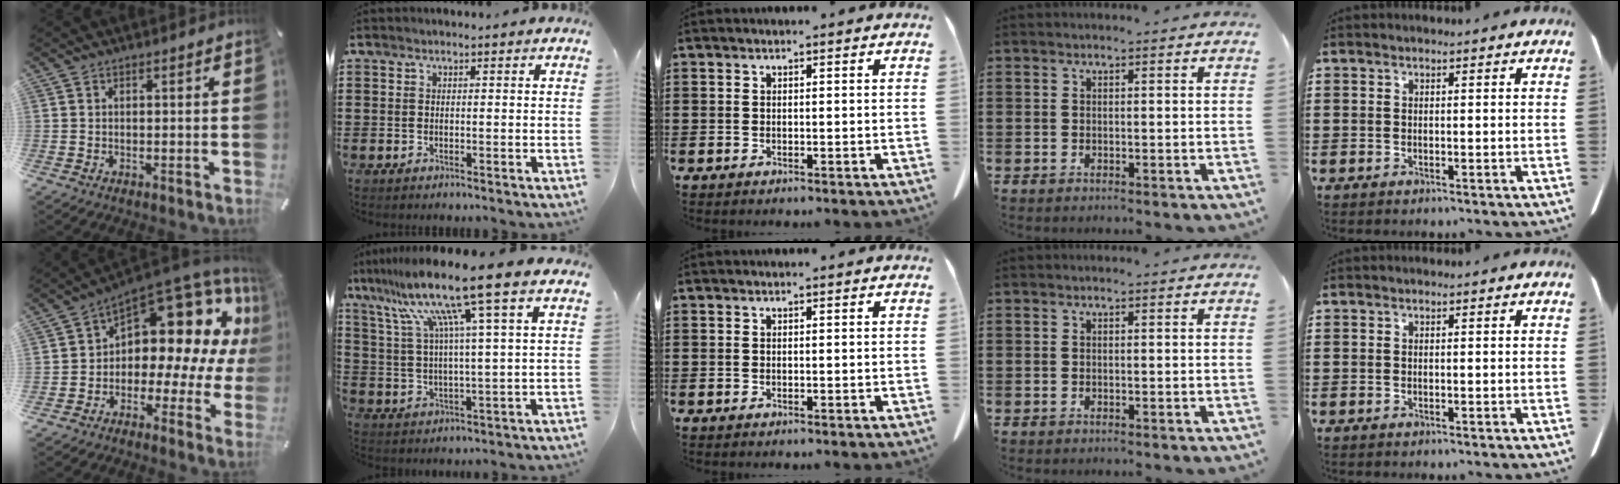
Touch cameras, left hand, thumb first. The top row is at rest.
{"thumb": {"total": 16.3, "force": [7.4, 9.2, 11.2], "torque": [-0.141, -0.075, 0.115]}, "index": {"total": 14.1, "force": [8.5, -0.4, 11.2], "torque": [-0.256, -0.027, 0.127]}}